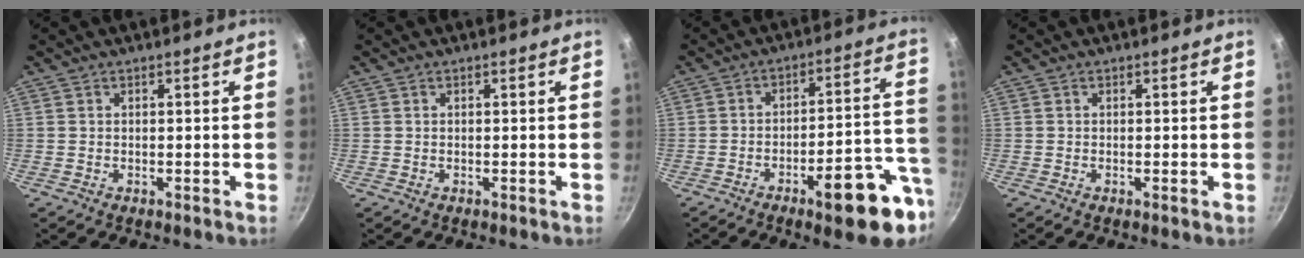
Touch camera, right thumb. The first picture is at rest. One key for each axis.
{"total": 0.0}
{"total": 16.5, "fx": -7.9, "fy": 4.0, "fz": 13.9, "tx": -0.137, "ty": 0.061, "tz": -0.102}
{"total": 0.7, "fx": -0.1, "fy": 0.0, "fz": 0.6, "tx": -0.009, "ty": -0.002, "tz": 0.000}